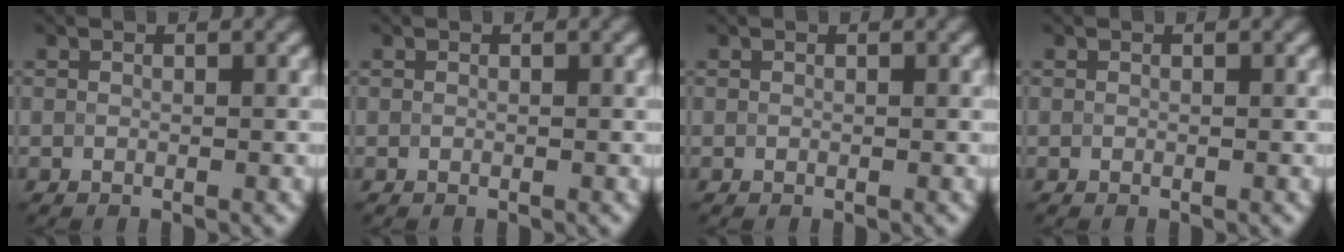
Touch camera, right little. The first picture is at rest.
{"total": 0.0}
{"total": 0.0}
{"total": 0.0}